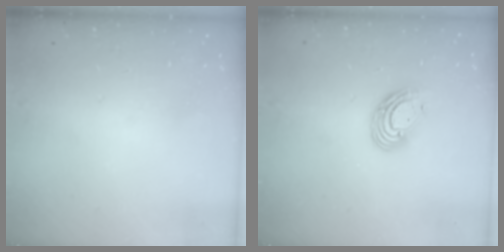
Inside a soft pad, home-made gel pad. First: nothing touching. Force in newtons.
{"total": 9.5, "press": 9.4, "slide": 1.7}